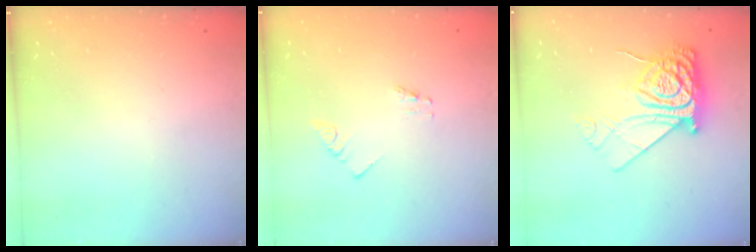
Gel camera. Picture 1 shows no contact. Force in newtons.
{"total": 0.7, "press": 0.7, "slide": 0.1}
{"total": 12.3, "press": 12.3, "slide": 1.0}